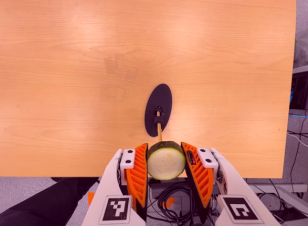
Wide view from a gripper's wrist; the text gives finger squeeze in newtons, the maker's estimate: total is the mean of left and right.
{"total": 13.7, "left": 13.5, "right": 13.8}